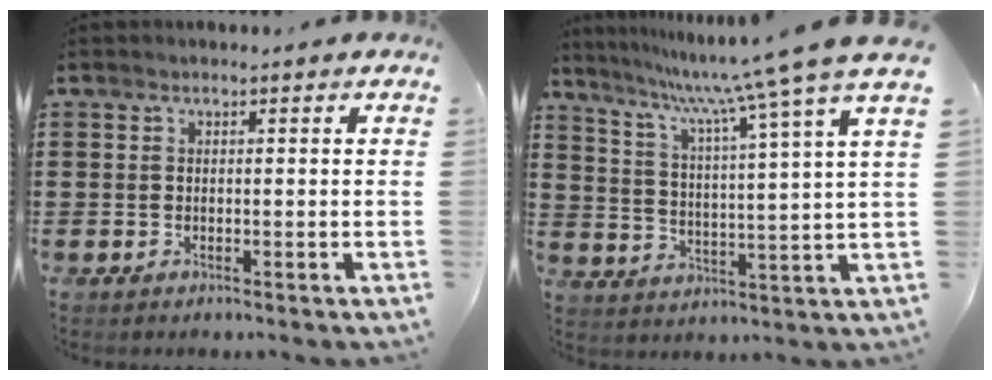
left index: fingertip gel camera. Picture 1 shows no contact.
{"total": 9.6, "force": [8.2, -1.7, 4.6], "torque": [-0.117, -0.059, 0.128]}